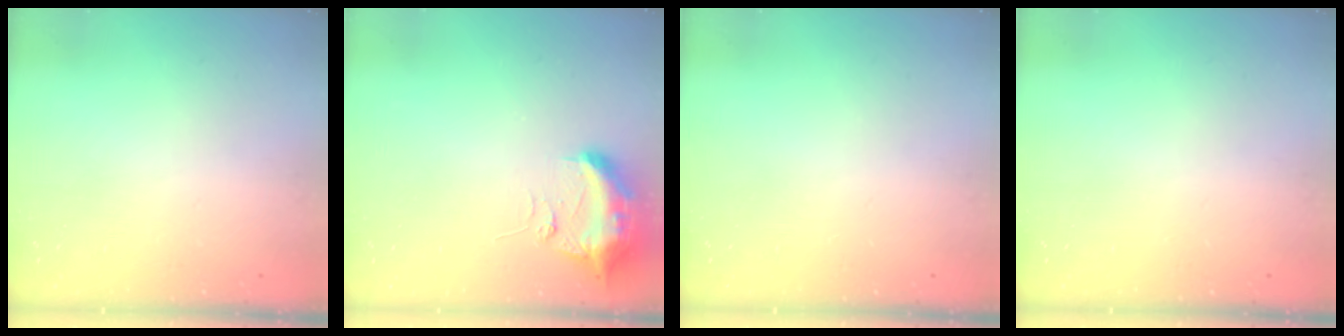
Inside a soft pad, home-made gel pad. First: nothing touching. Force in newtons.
{"total": 10.1, "press": 10.0, "slide": 1.2}
{"total": 0.0}
{"total": 0.0}